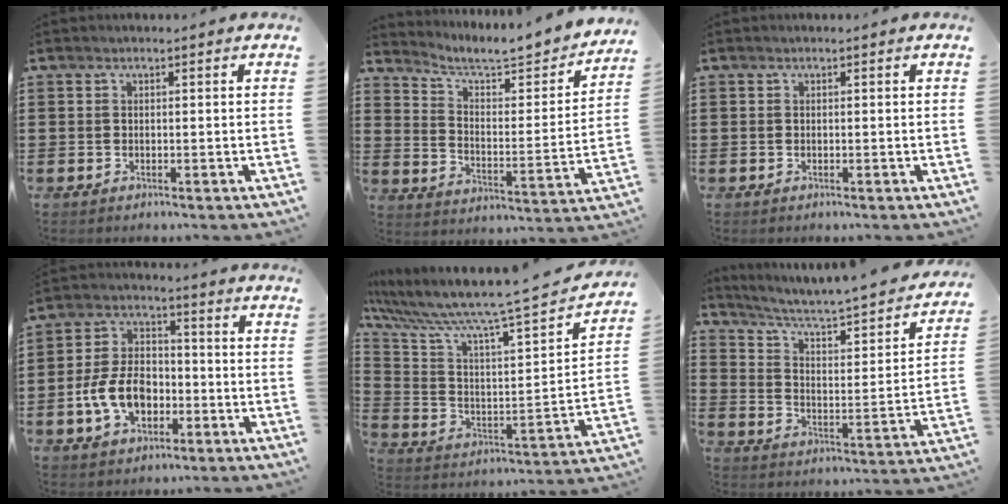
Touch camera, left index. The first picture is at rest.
{"total": 5.5, "force": [4.9, 0.6, 2.4], "torque": [-0.072, -0.040, 0.078]}
{"total": 0.0}
{"total": 9.3, "force": [-3.0, 6.1, 6.4], "torque": [-0.151, 0.009, -0.061]}
{"total": 8.5, "force": [7.2, -0.1, 4.4], "torque": [-0.120, -0.068, 0.108]}
{"total": 3.5, "force": [2.7, 0.8, 2.1], "torque": [-0.061, -0.036, 0.031]}